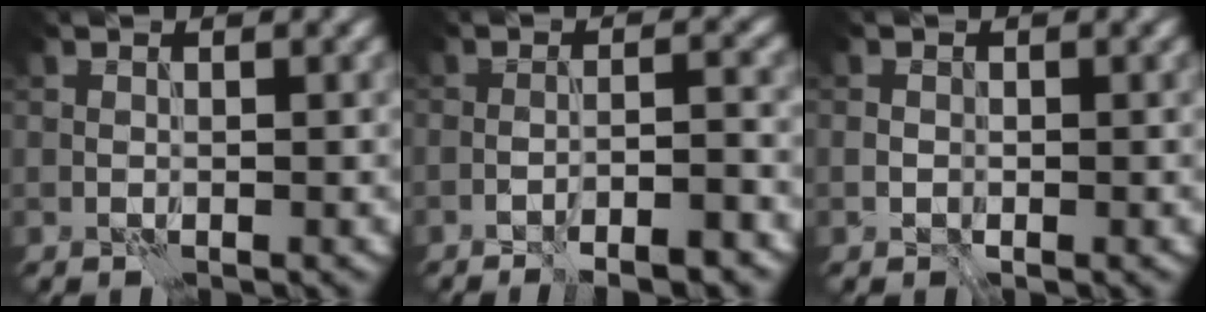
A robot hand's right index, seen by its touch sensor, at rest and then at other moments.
{"total": 5.4, "force": [-3.9, 1.0, 3.7], "torque": [-0.041, 0.014, -0.057]}
{"total": 1.0, "force": [-0.3, 0.9, 0.3], "torque": [-0.003, -0.001, -0.008]}